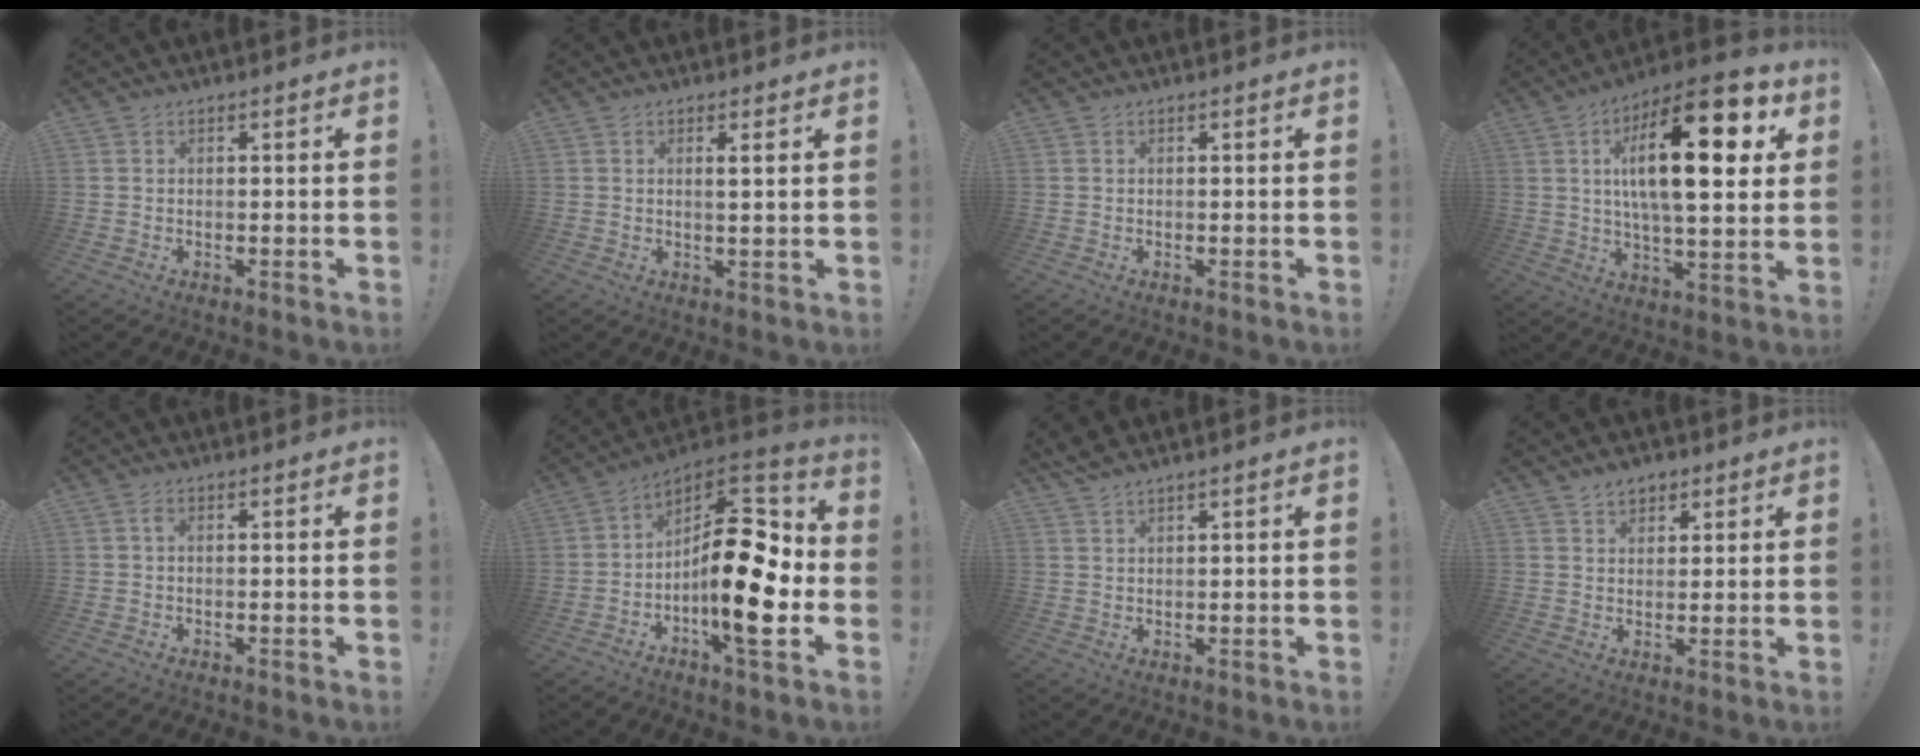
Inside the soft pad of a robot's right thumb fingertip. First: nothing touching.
{"total": 2.3, "force": [0.9, -0.2, 2.1], "torque": [-0.028, -0.009, 0.010]}
{"total": 0.0}
{"total": 23.3, "force": [6.7, 8.0, 20.9], "torque": [-0.350, -0.018, 0.092]}
{"total": 1.0, "force": [0.0, 0.5, 0.8], "torque": [-0.026, 0.009, 0.000]}
{"total": 20.7, "force": [-3.9, 8.0, 18.7], "torque": [-0.285, 0.014, -0.061]}
{"total": 2.1, "force": [2.0, 0.0, 0.6], "torque": [-0.014, -0.012, 0.037]}
{"total": 4.3, "force": [3.0, 2.8, 1.2], "torque": [-0.018, -0.010, 0.054]}